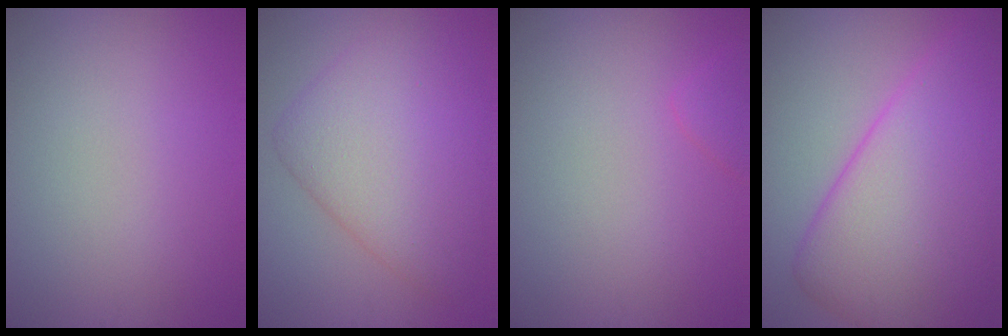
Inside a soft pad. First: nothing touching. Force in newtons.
{"total": 7.5, "press": 7.5, "slide": 0.1}
{"total": 1.3, "press": 1.3, "slide": 0.1}
{"total": 12.0, "press": 12.0, "slide": 0.2}